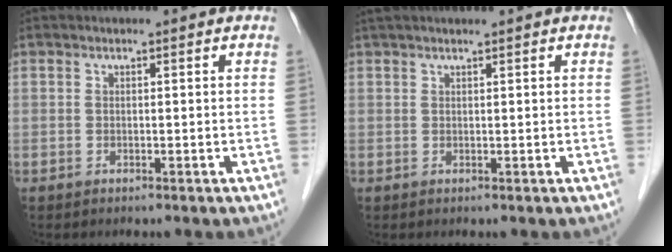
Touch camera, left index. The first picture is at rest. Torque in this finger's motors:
{"motor_torque": [0.46, -0.50, 0.09, 0.00]}